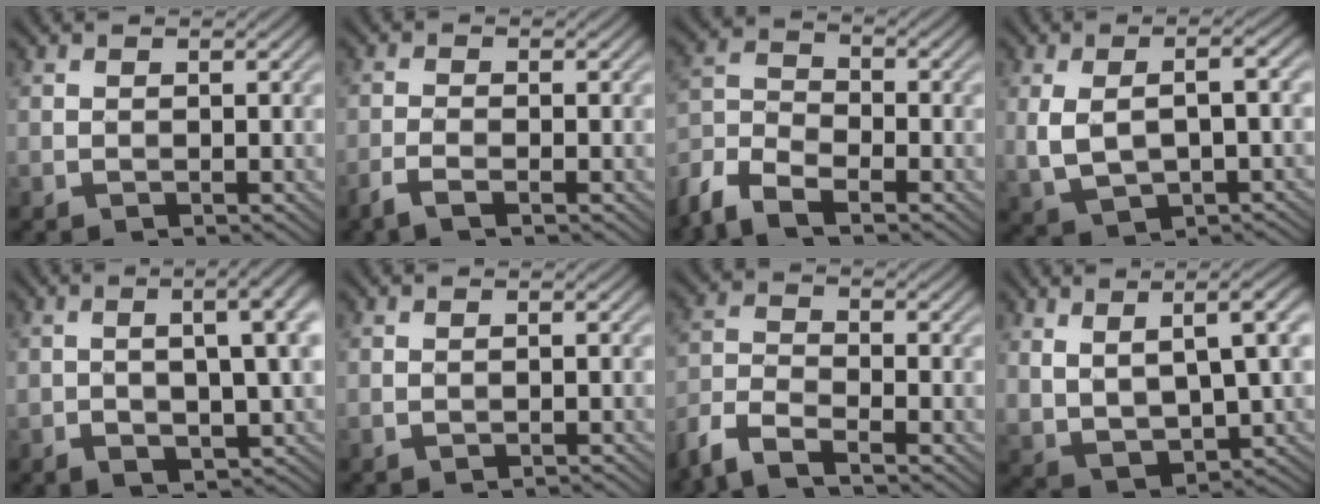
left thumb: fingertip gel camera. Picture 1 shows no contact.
{"total": 2.4, "force": [-1.6, 0.4, 1.8], "torque": [-0.040, -0.001, -0.041]}
{"total": 7.6, "force": [-5.6, 3.0, 4.1], "torque": [-0.095, -0.009, -0.135]}
{"total": 6.8, "force": [-0.1, 3.3, 5.9], "torque": [-0.126, -0.008, 0.003]}
{"total": 9.4, "force": [-0.3, 3.7, 8.6], "torque": [-0.129, 0.002, 0.000]}
{"total": 0.9, "force": [-0.5, 0.1, 0.7], "torque": [-0.010, 0.005, -0.011]}
{"total": 6.5, "force": [-5.1, 1.8, 3.6], "torque": [-0.082, -0.009, -0.118]}
{"total": 9.3, "force": [3.1, 3.8, 7.9], "torque": [-0.171, -0.007, 0.067]}